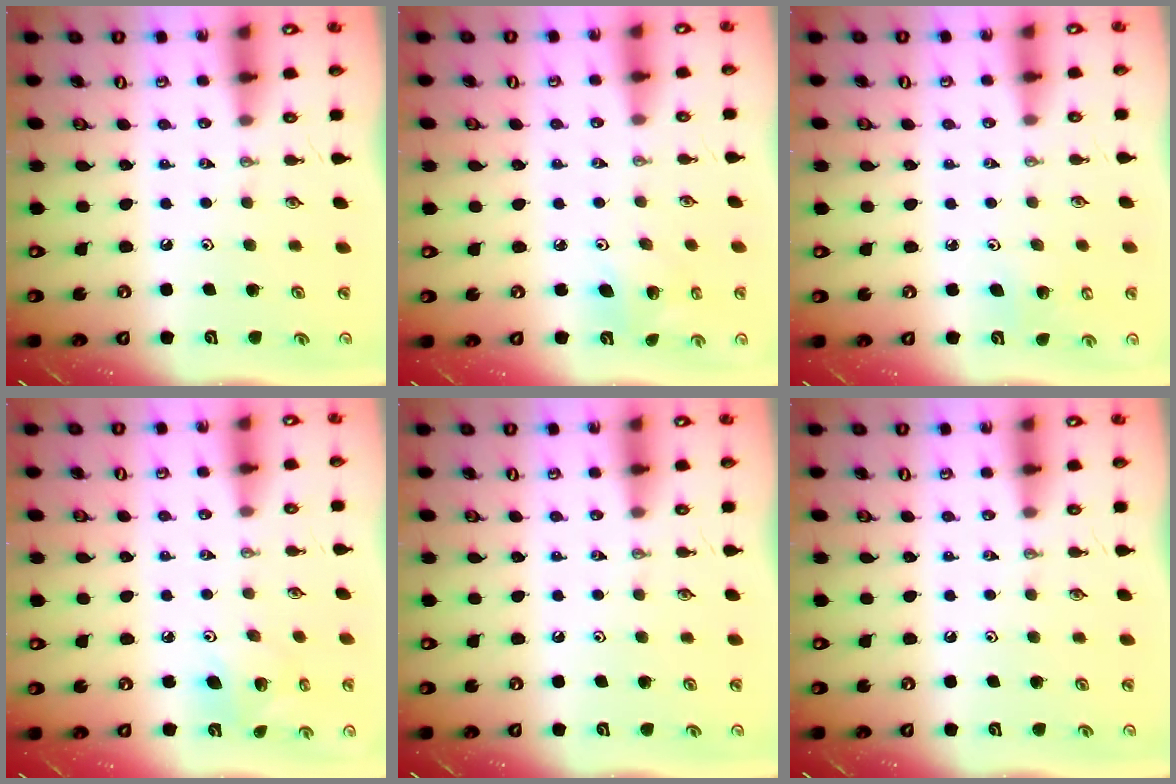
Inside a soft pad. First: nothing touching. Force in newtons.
{"total": 4.1, "press": 4.1, "slide": 0.2}
{"total": 4.7, "press": 4.5, "slide": 1.2}
{"total": 6.4, "press": 6.4, "slide": 0.3}
{"total": 0.0}
{"total": 0.0}